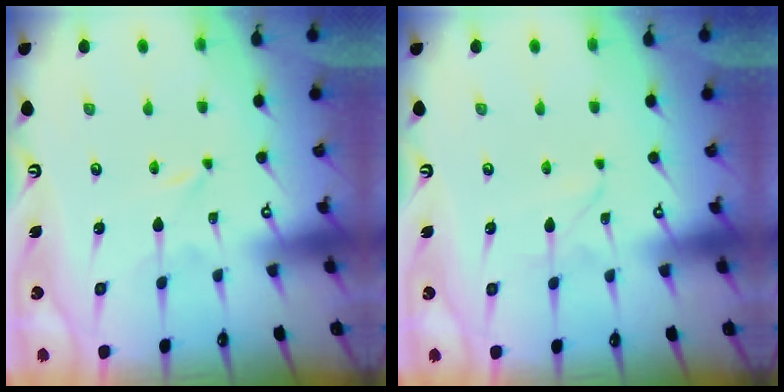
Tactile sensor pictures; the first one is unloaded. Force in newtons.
{"total": 1.5, "press": 1.5, "slide": 0.2}